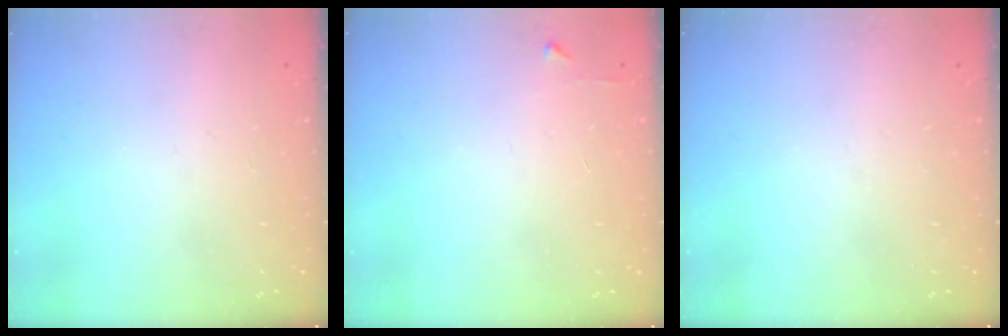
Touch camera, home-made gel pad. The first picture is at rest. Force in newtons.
{"total": 2.4, "press": 2.4, "slide": 0.3}
{"total": 0.0}